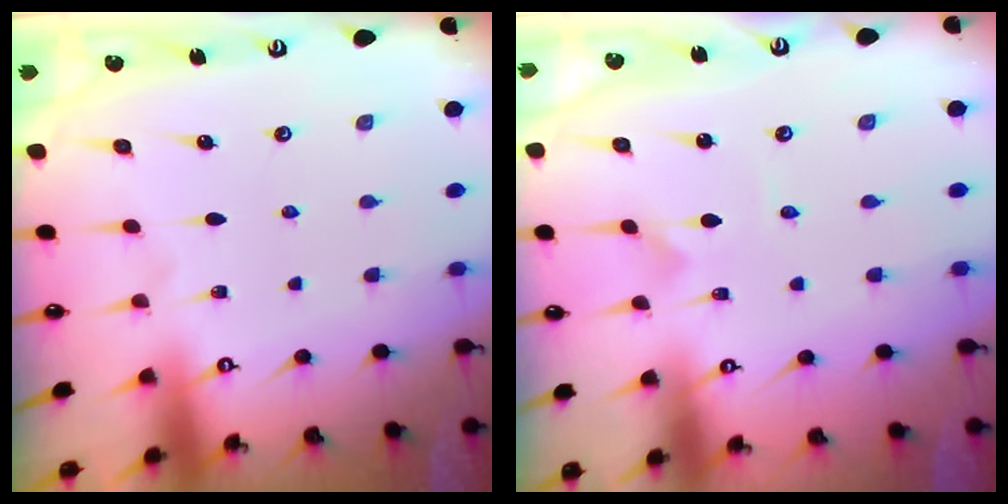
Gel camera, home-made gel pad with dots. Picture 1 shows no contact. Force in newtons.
{"total": 0.0}